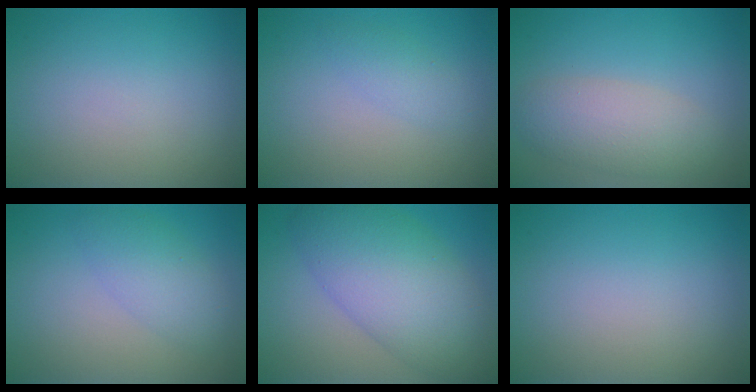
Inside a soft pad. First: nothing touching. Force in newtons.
{"total": 1.4, "press": 1.4, "slide": 0.0}
{"total": 4.2, "press": 4.1, "slide": 0.4}
{"total": 1.9, "press": 1.9, "slide": 0.2}
{"total": 9.1, "press": 9.1, "slide": 0.2}
{"total": 0.0}